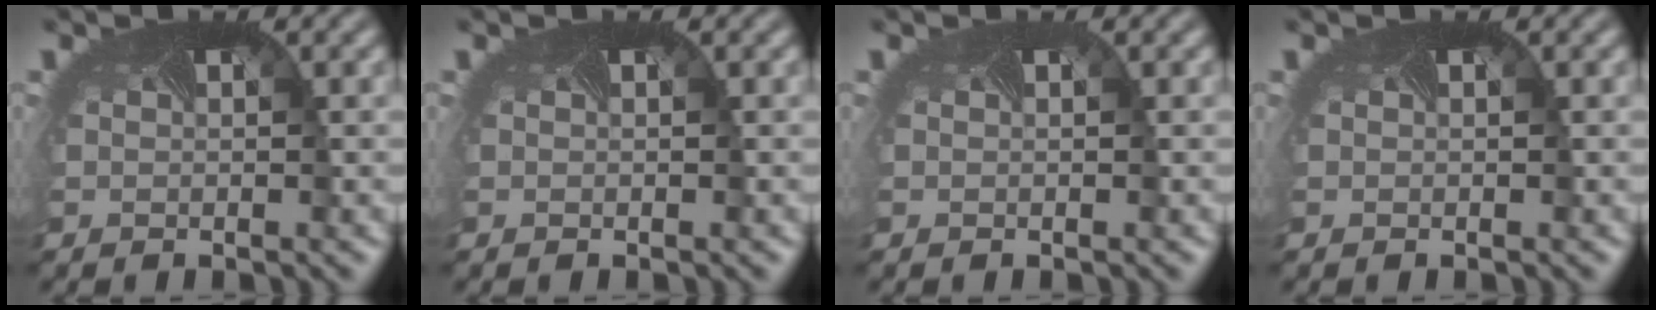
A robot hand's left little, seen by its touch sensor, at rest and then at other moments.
{"total": 0.0}
{"total": 0.0}
{"total": 0.0}